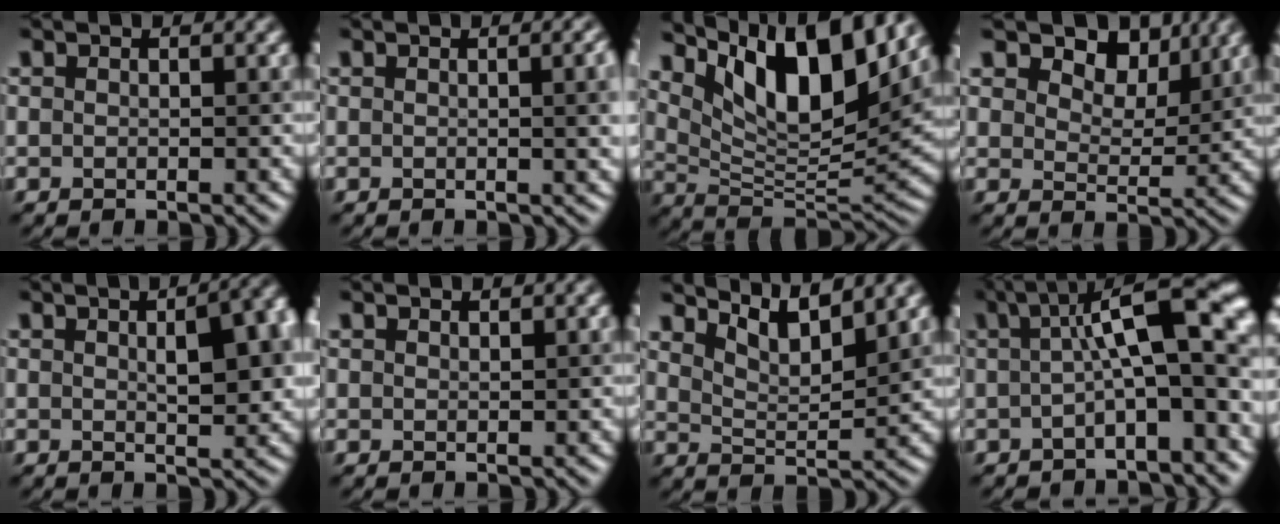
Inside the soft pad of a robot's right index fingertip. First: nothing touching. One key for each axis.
{"total": 4.8, "fx": 0.3, "fy": 1.9, "fz": 4.4, "tx": -0.016, "ty": 0.017, "tz": 0.004}
{"total": 10.8, "fx": 6.5, "fy": 3.4, "fz": 8.0, "tx": -0.125, "ty": -0.001, "tz": 0.127}
{"total": 5.2, "fx": 3.7, "fy": 2.7, "fz": 2.4, "tx": -0.036, "ty": 0.002, "tz": 0.054}
{"total": 6.5, "fx": 1.4, "fy": 2.2, "fz": 5.9, "tx": -0.048, "ty": 0.023, "tz": 0.024}
{"total": 0.6, "fx": 0.5, "fy": -0.1, "fz": -0.2, "tx": 0.007, "ty": 0.004, "tz": 0.017}
{"total": 4.5, "fx": 3.9, "fy": 0.9, "fz": 2.3, "tx": -0.039, "ty": 0.003, "tz": 0.072}
{"total": 9.5, "fx": 0.9, "fy": 2.2, "fz": 9.2, "tx": -0.113, "ty": 0.034, "tz": 0.009}